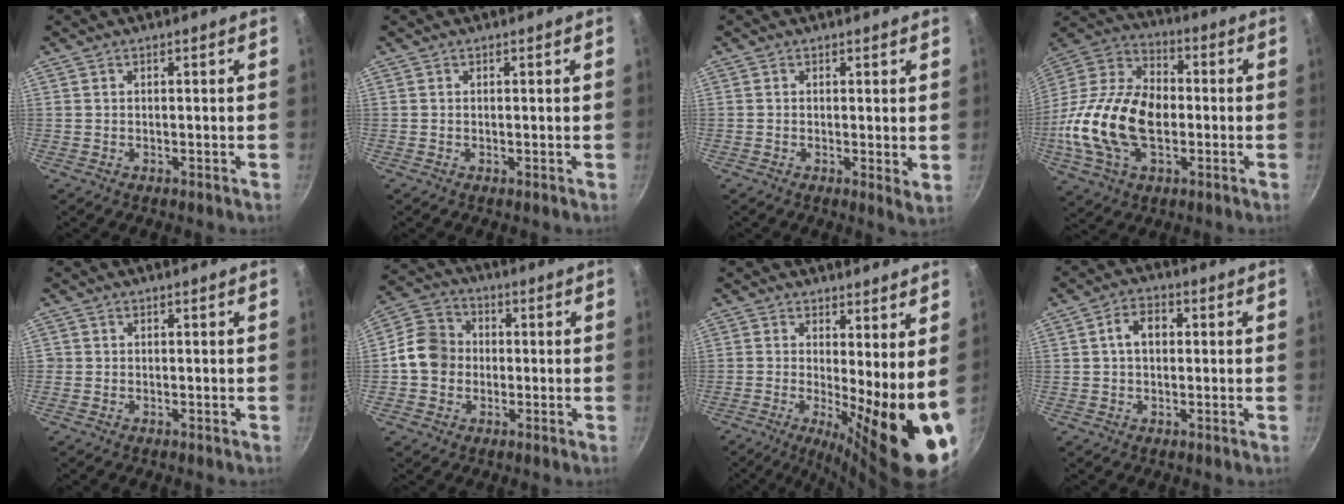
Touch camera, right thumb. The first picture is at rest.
{"total": 0.0}
{"total": 2.8, "force": [0.6, 0.9, 2.6], "torque": [-0.037, -0.009, 0.006]}
{"total": 22.5, "force": [-3.1, 14.0, 17.3], "torque": [-0.315, 0.035, -0.066]}
{"total": 0.6, "force": [-0.1, 0.6, 0.0], "torque": [0.003, 0.000, -0.004]}
{"total": 9.4, "force": [-0.7, 8.2, 4.5], "torque": [-0.053, 0.022, -0.034]}
{"total": 13.9, "force": [-0.6, 3.5, 13.5], "torque": [-0.171, -0.026, -0.004]}
{"total": 5.3, "force": [0.6, 3.7, 3.7], "torque": [-0.043, 0.014, 0.003]}